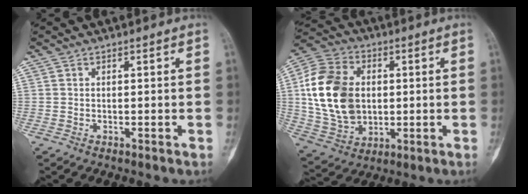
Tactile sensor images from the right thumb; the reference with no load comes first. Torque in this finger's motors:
{"motor_torque": [-0.75, 1.82, 1.88, 0.11, 0.17]}